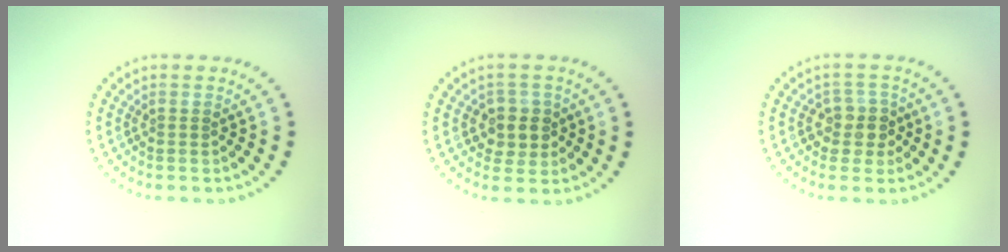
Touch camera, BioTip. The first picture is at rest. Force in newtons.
{"total": 2.8, "press": 2.6, "slide": 0.8}
{"total": 2.5, "press": 2.2, "slide": 1.0}